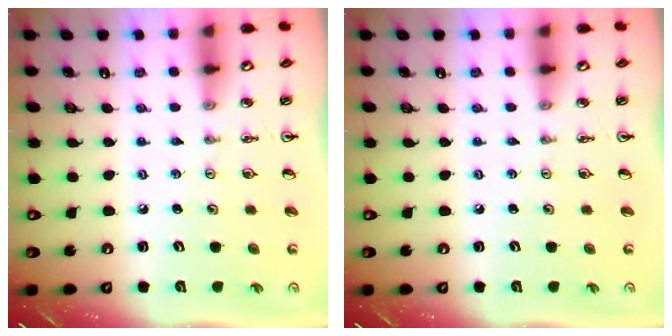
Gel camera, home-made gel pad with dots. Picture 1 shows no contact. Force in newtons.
{"total": 0.0}